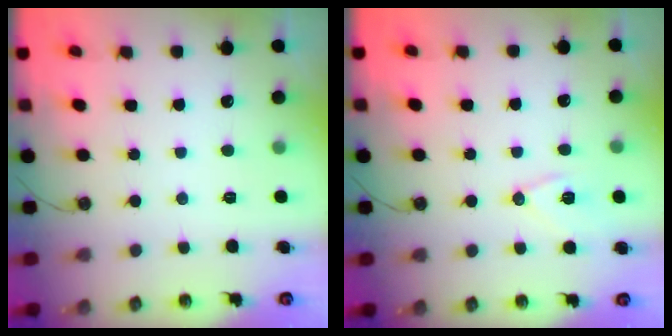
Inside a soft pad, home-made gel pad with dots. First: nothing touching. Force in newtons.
{"total": 9.0, "press": 8.6, "slide": 2.7}